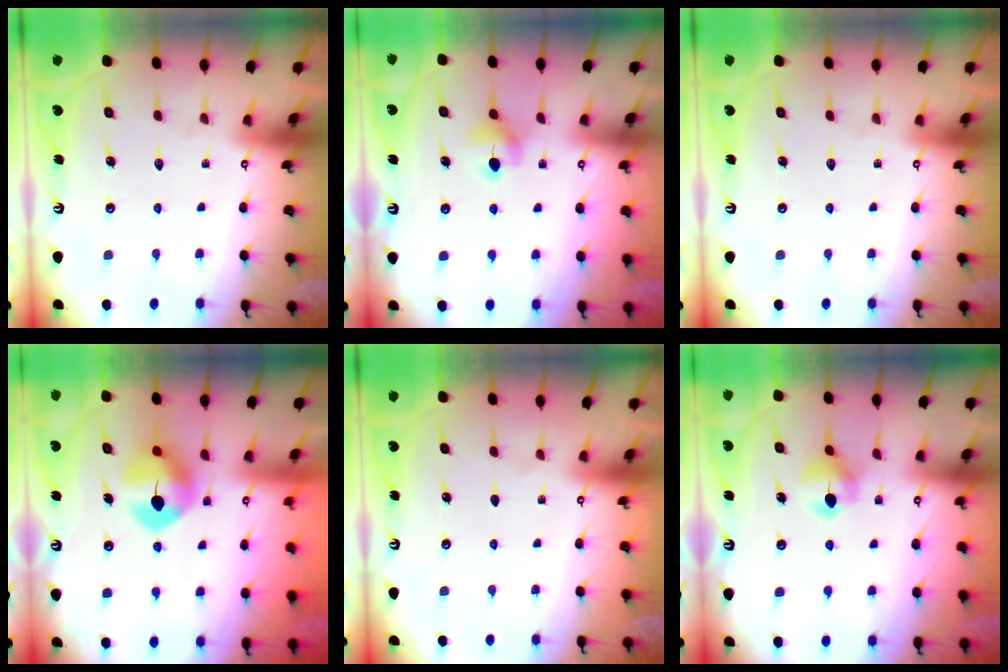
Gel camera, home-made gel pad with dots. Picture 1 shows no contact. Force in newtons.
{"total": 5.6, "press": 5.5, "slide": 0.7}
{"total": 0.0}
{"total": 10.4, "press": 10.4, "slide": 0.6}
{"total": 0.0}
{"total": 6.5, "press": 6.5, "slide": 0.5}